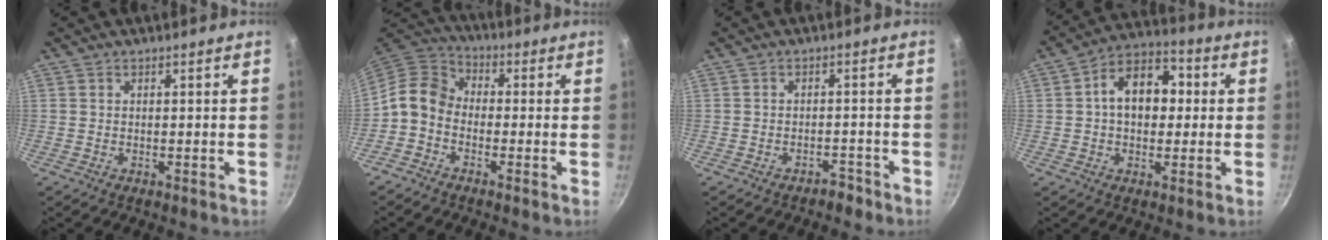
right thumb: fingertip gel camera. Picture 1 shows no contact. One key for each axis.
{"total": 8.4, "fx": -1.9, "fy": 6.5, "fz": 4.9, "tx": -0.086, "ty": 0.039, "tz": -0.056}
{"total": 1.9, "fx": -1.7, "fy": 0.7, "fz": 0.4, "tx": -0.004, "ty": 0.016, "tz": -0.025}
{"total": 12.1, "fx": 1.3, "fy": 8.1, "fz": 8.9, "tx": -0.113, "ty": 0.027, "tz": 0.010}